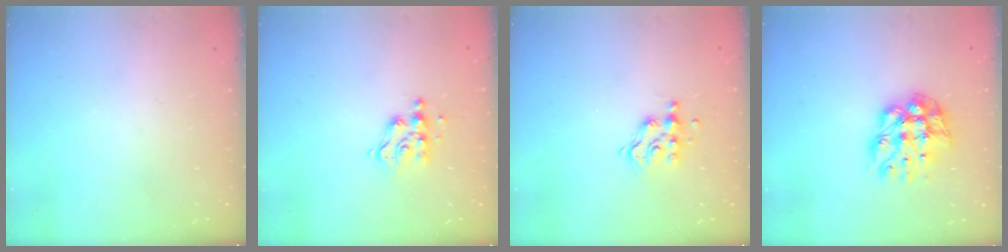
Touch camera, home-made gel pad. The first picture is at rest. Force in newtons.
{"total": 7.3, "press": 7.3, "slide": 0.1}
{"total": 8.0, "press": 8.0, "slide": 0.6}
{"total": 12.5, "press": 12.4, "slide": 1.1}